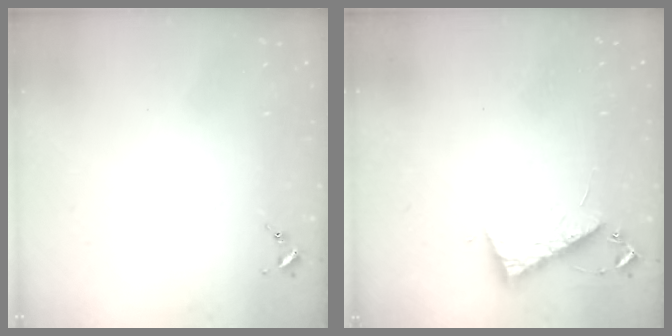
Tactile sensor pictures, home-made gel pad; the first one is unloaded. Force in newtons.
{"total": 7.7, "press": 7.6, "slide": 0.6}